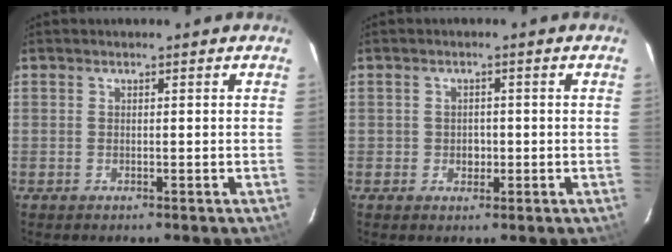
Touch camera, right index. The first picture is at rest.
{"total": 2.2, "force": [-0.4, 2.0, 0.7], "torque": [-0.012, 0.006, -0.004]}